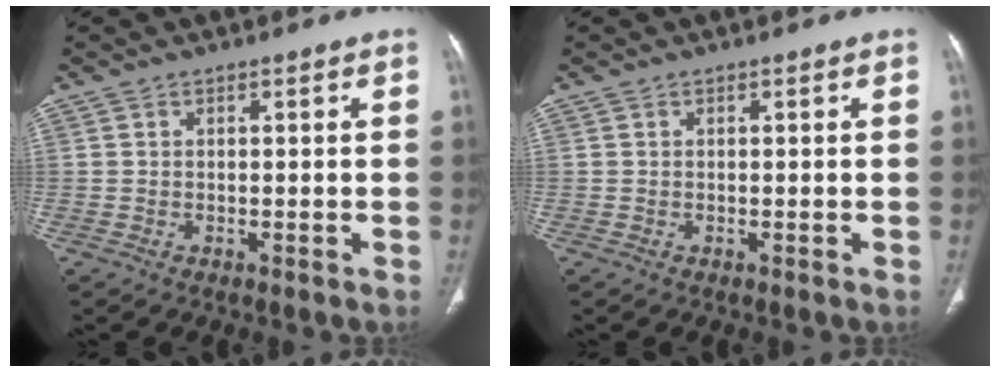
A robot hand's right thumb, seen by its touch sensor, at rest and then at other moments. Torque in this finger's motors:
{"motor_torque": [-0.05, 0.04, -0.10, 0.10, 0.02]}